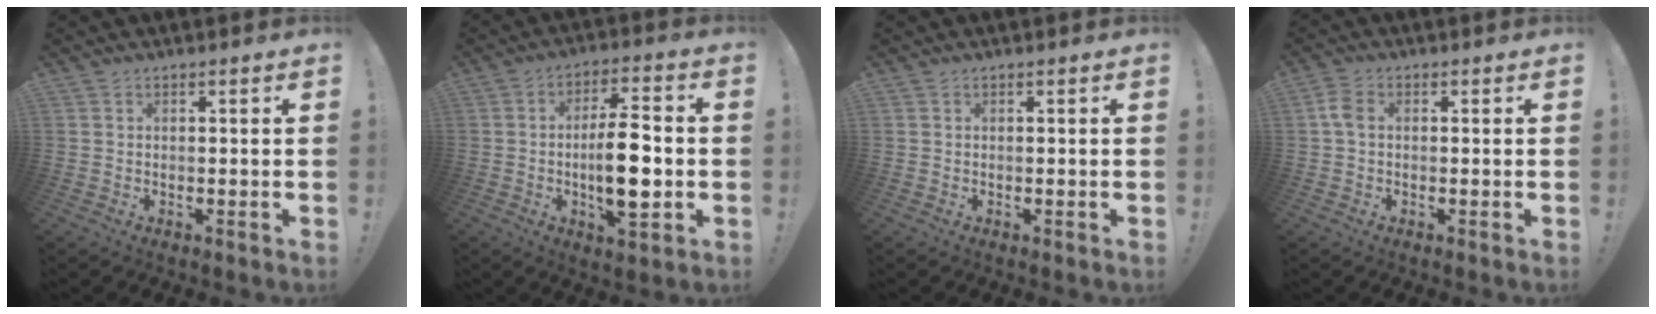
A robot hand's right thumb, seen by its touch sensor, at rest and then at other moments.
{"total": 13.3, "force": [-2.0, 4.3, 12.4], "torque": [-0.229, 0.003, -0.043]}
{"total": 0.0}
{"total": 3.9, "force": [0.3, 2.6, 2.9], "torque": [-0.054, 0.007, 0.004]}